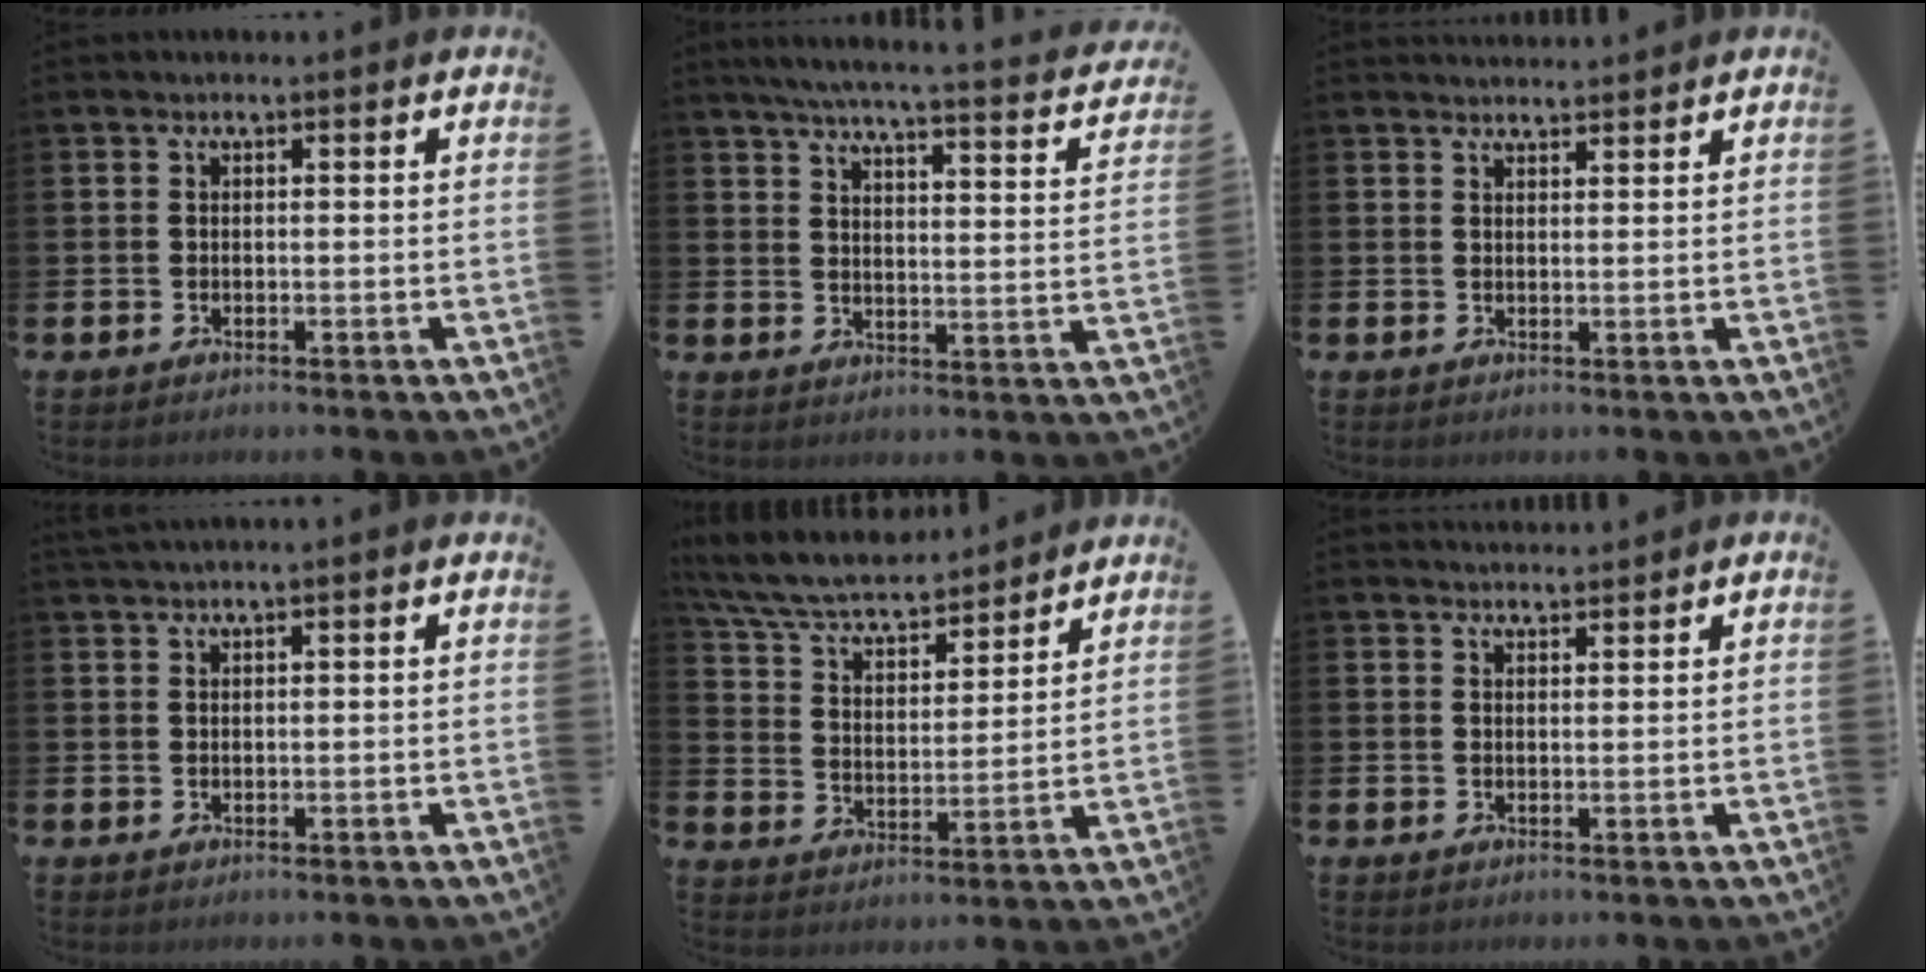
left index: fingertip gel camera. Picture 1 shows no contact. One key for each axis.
{"total": 5.3, "fx": 4.8, "fy": 0.0, "fz": 2.1, "tx": -0.056, "ty": -0.041, "tz": 0.077}
{"total": 2.4, "fx": 2.4, "fy": 0.3, "fz": -0.1, "tx": 0.006, "ty": -0.015, "tz": 0.042}
{"total": 1.2, "fx": 1.0, "fy": -0.2, "fz": 0.6, "tx": -0.016, "ty": 0.003, "tz": 0.021}
{"total": 7.6, "fx": 6.9, "fy": 1.8, "fz": 2.4, "tx": -0.086, "ty": -0.048, "tz": 0.120}
{"total": 1.9, "fx": 1.8, "fy": 0.2, "fz": 0.0, "tx": -0.002, "ty": -0.008, "tz": 0.033}